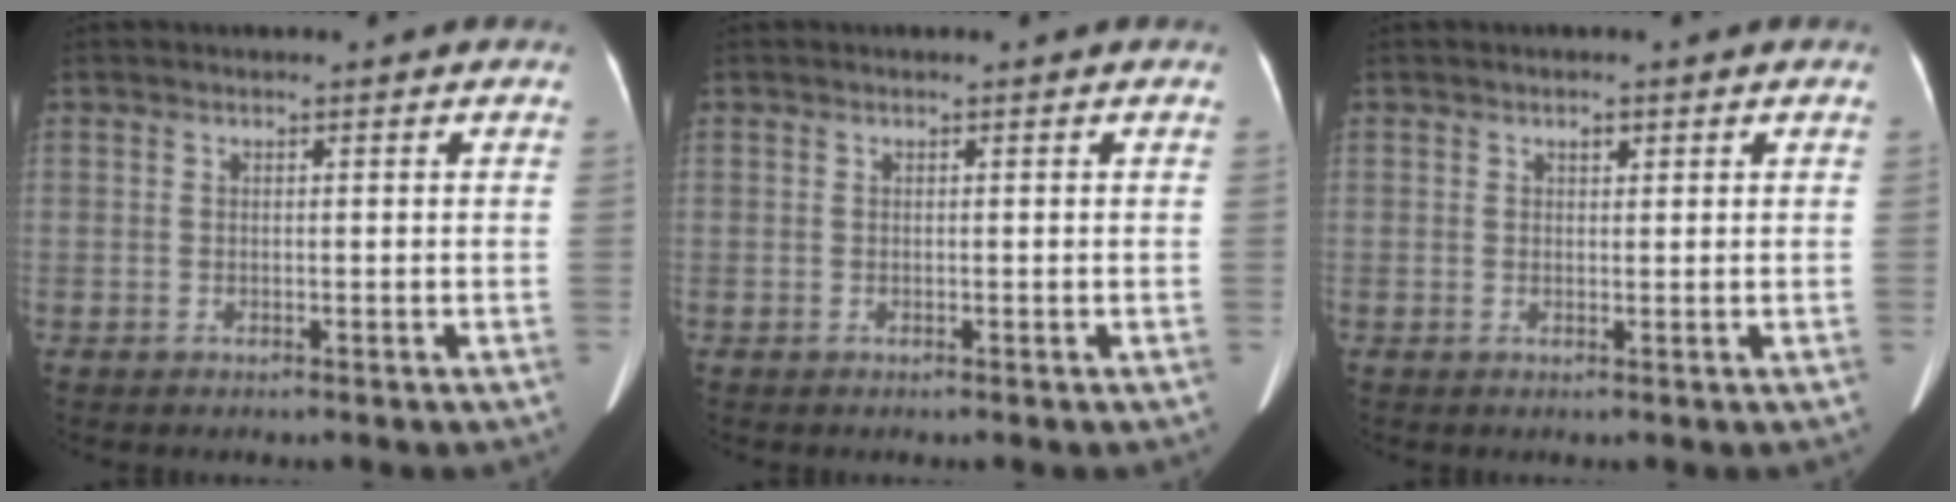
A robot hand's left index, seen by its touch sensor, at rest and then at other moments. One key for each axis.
{"total": 0.0}
{"total": 1.1, "fx": 0.6, "fy": 0.5, "fz": 0.7, "tx": -0.013, "ty": 0.001, "tz": 0.009}